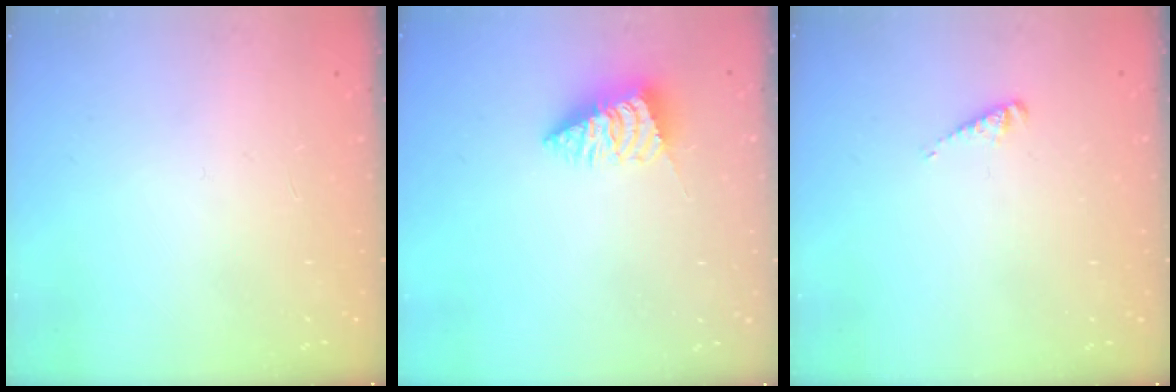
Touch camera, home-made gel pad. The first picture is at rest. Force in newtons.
{"total": 2.6, "press": 2.6, "slide": 0.1}
{"total": 2.8, "press": 2.7, "slide": 0.3}